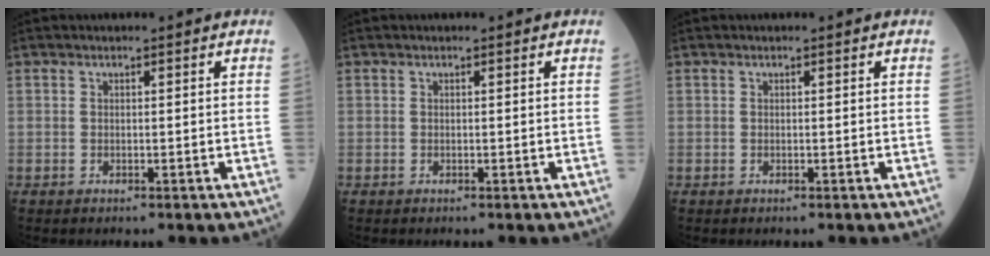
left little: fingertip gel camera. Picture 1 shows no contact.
{"total": 0.0}
{"total": 0.0}